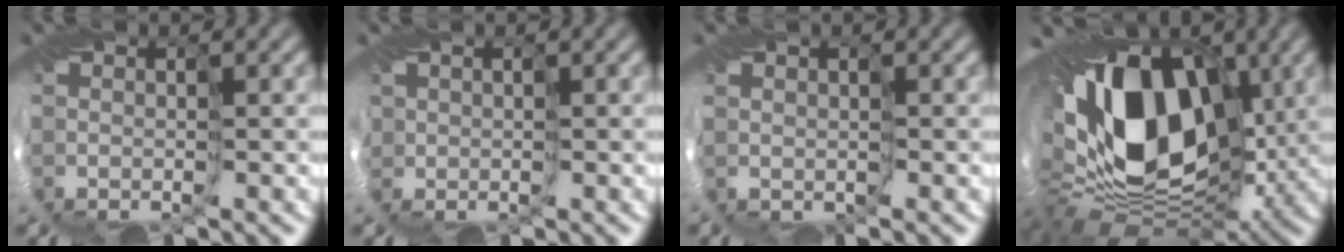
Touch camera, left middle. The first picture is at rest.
{"total": 1.3, "force": [0.2, 1.3, -0.1], "torque": [0.000, -0.001, 0.002]}
{"total": 0.7, "force": [0.1, 0.5, 0.4], "torque": [-0.010, -0.001, 0.002]}
{"total": 18.2, "force": [2.0, 12.6, 12.9], "torque": [-0.230, -0.007, 0.038]}